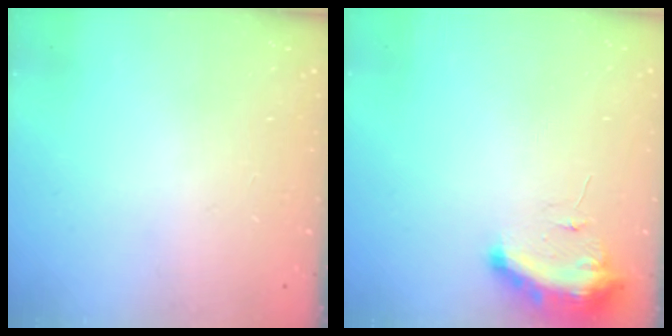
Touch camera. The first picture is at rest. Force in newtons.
{"total": 9.4, "press": 9.3, "slide": 1.3}